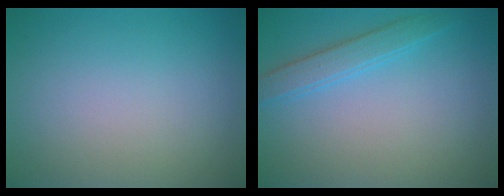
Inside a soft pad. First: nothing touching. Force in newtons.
{"total": 2.2, "press": 2.2, "slide": 0.1}